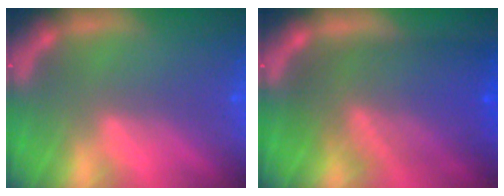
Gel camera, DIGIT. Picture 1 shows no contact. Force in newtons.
{"total": 9.5}